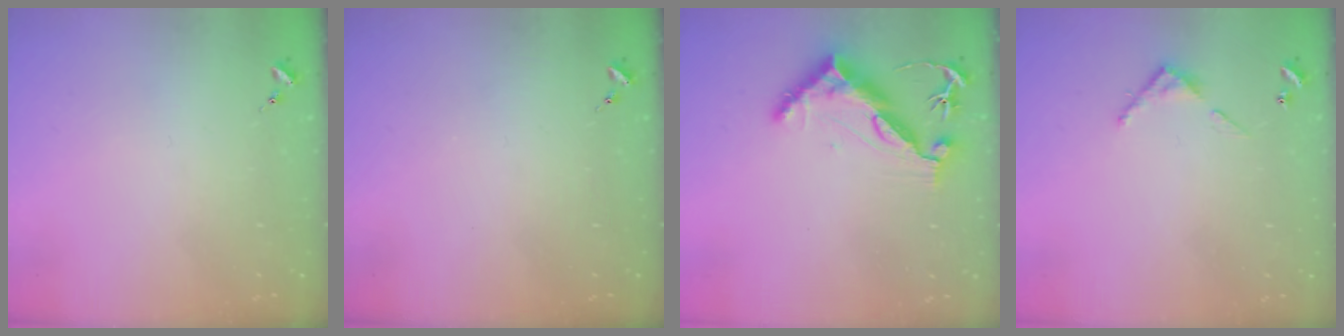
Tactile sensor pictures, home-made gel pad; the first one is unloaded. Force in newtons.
{"total": 0.0}
{"total": 10.5, "press": 10.4, "slide": 1.1}
{"total": 3.9, "press": 3.9, "slide": 0.3}